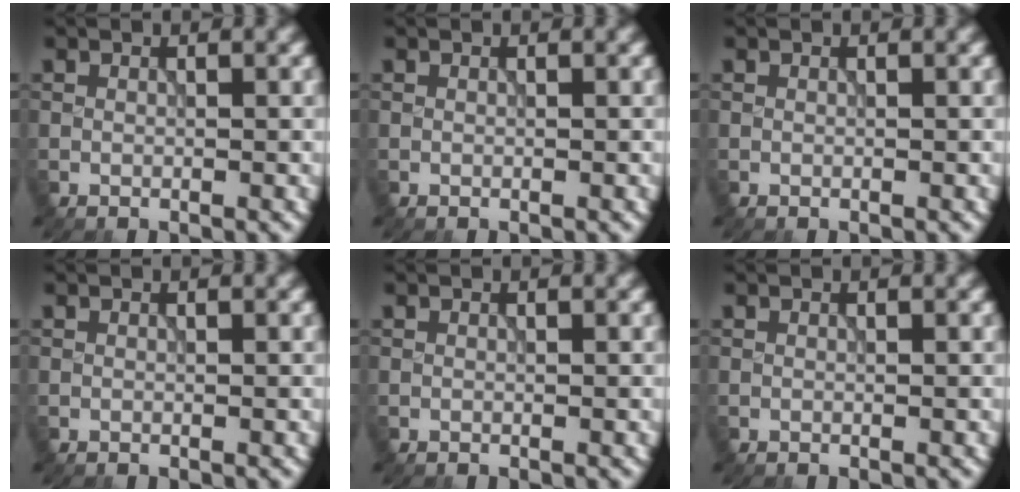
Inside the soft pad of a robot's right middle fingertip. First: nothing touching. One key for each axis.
{"total": 0.0}
{"total": 0.0}
{"total": 0.0}
{"total": 0.0}
{"total": 0.0}